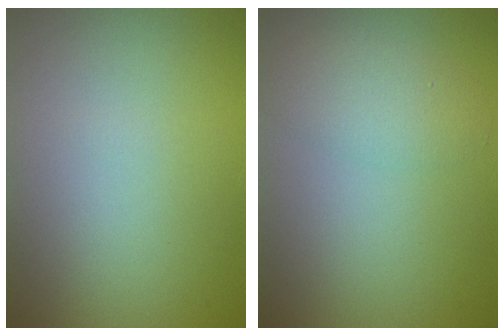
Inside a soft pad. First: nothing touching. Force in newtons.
{"total": 2.8, "press": 2.8, "slide": 0.1}